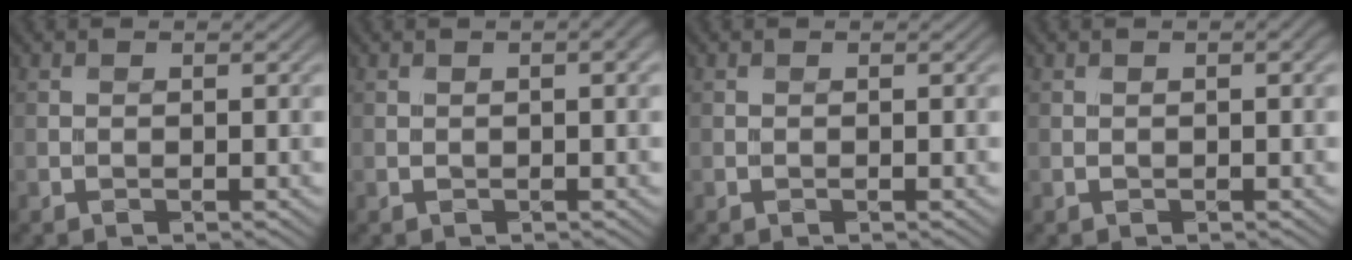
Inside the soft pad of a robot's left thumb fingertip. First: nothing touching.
{"total": 2.4, "force": [0.5, 0.7, 2.3], "torque": [-0.032, 0.005, 0.010]}
{"total": 0.0}
{"total": 1.7, "force": [0.3, 0.6, 1.6], "torque": [-0.025, 0.002, 0.006]}